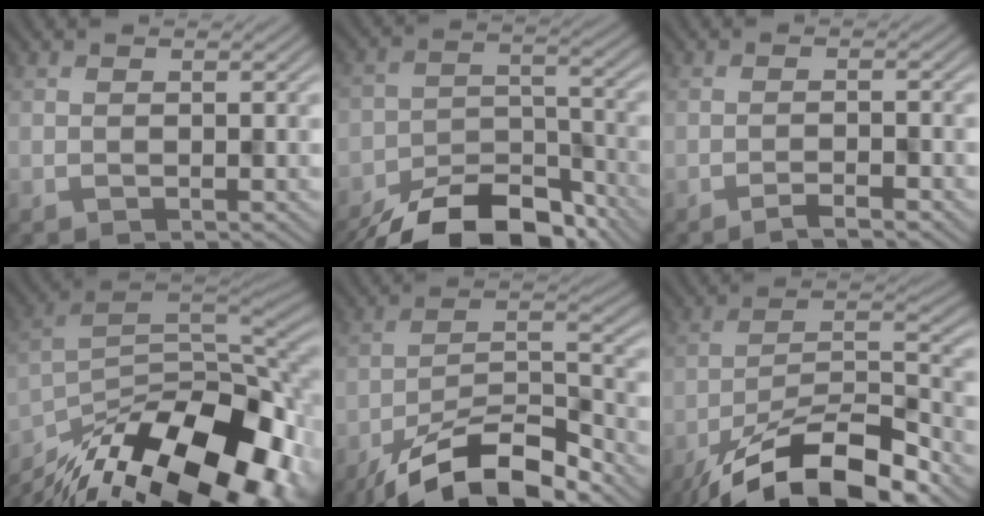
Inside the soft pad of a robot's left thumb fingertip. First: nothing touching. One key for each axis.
{"total": 14.4, "fx": -11.6, "fy": 6.1, "fz": 6.1, "tx": -0.109, "ty": -0.028, "tz": -0.179}
{"total": 2.2, "fx": -1.7, "fy": 0.2, "fz": 1.4, "tx": -0.024, "ty": 0.007, "tz": -0.034}
{"total": 19.5, "fx": -12.8, "fy": 8.0, "fz": 12.4, "tx": -0.229, "ty": -0.027, "tz": -0.202}
{"total": 13.9, "fx": -10.2, "fy": 3.9, "fz": 8.6, "tx": -0.153, "ty": 0.001, "tz": -0.196}
{"total": 15.7, "fx": -11.2, "fy": 4.5, "fz": 10.1, "tx": -0.185, "ty": 0.000, "tz": -0.211}